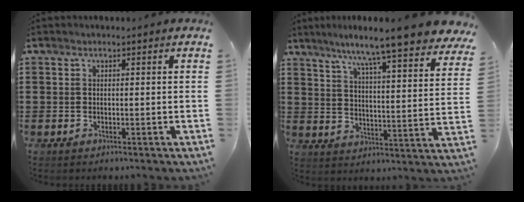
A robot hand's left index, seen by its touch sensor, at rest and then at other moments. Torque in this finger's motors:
{"motor_torque": [1.07, -1.07, 1.05, 0.21]}